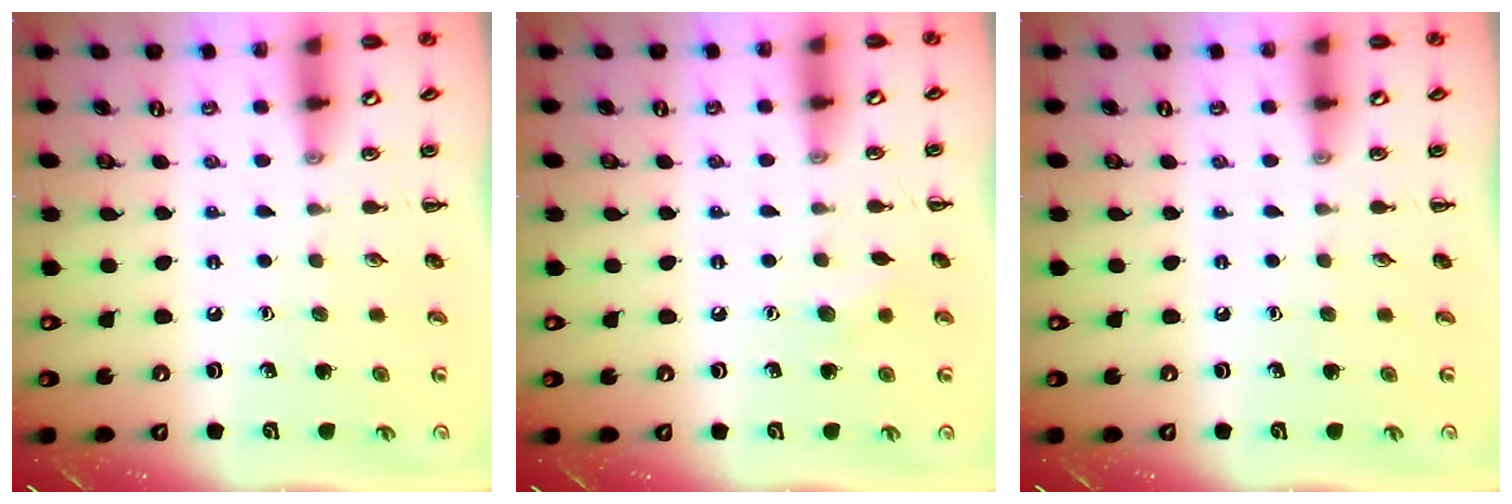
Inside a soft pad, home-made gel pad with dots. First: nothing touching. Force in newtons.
{"total": 5.5, "press": 5.3, "slide": 1.2}
{"total": 0.0}